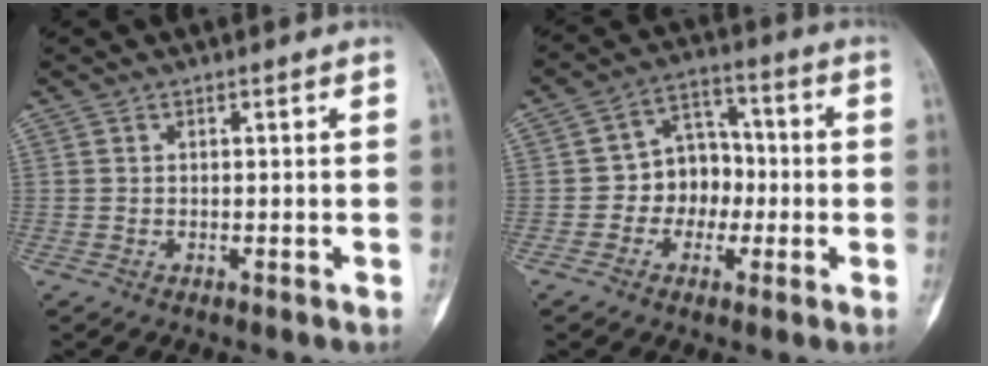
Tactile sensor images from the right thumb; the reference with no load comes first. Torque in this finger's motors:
{"motor_torque": [-0.19, 0.41, -0.12, -0.18, -0.05]}